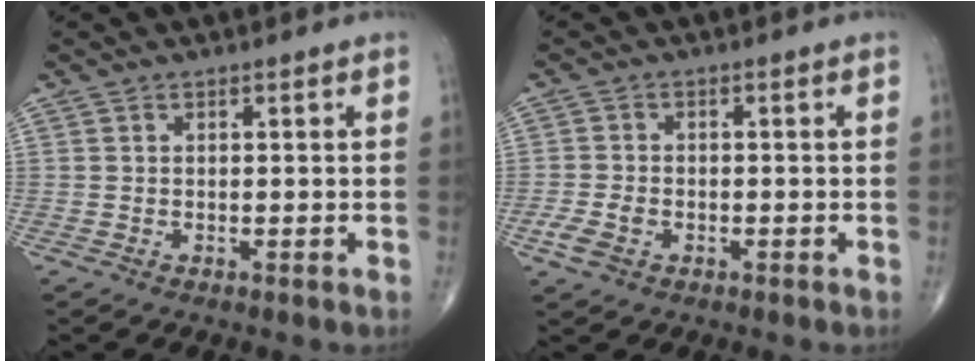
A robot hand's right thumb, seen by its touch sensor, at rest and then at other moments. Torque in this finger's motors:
{"motor_torque": [1.03, 0.64, 0.29, -0.62, 0.01]}